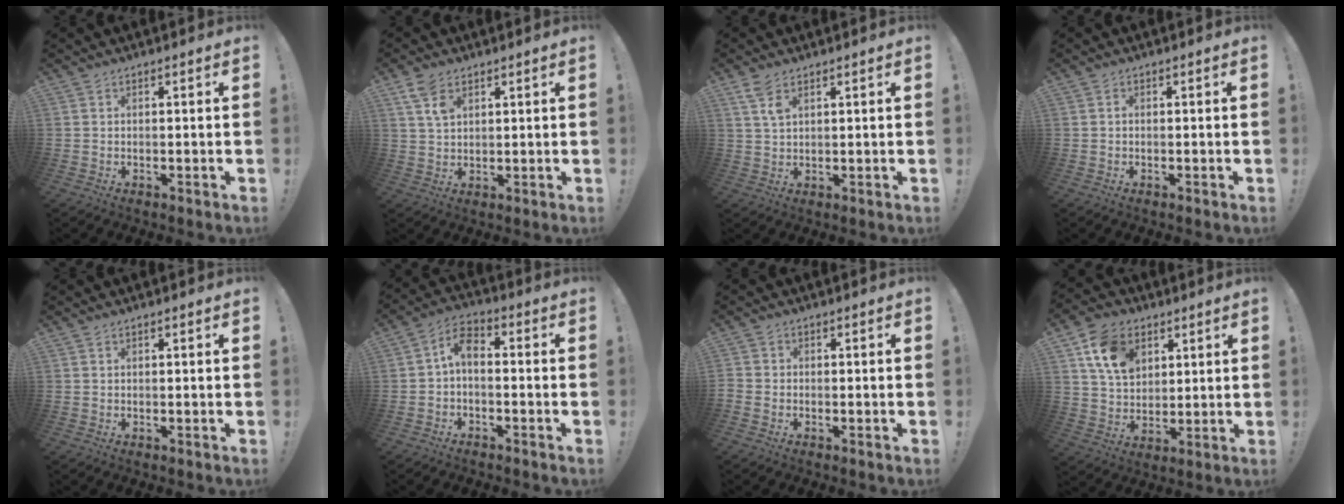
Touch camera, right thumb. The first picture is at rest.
{"total": 6.2, "force": [3.5, 3.5, 3.7], "torque": [-0.066, -0.012, 0.066]}
{"total": 5.0, "force": [3.0, 2.0, 3.4], "torque": [-0.058, -0.009, 0.053]}
{"total": 0.0}
{"total": 0.0}
{"total": 5.6, "force": [-0.6, 3.0, 4.7], "torque": [-0.094, 0.006, -0.010]}
{"total": 1.4, "force": [-0.6, 1.2, 0.3], "torque": [-0.002, 0.008, -0.012]}
{"total": 13.8, "force": [6.5, 10.0, 6.9], "torque": [-0.114, -0.016, 0.130]}